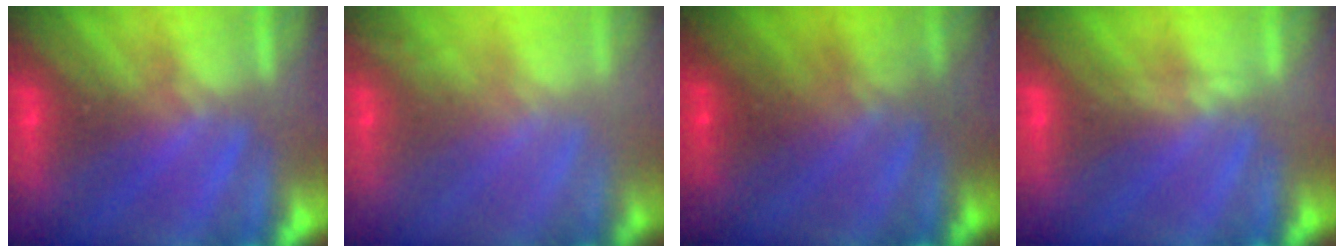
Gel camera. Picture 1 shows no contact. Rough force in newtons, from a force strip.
{"total": 1.4}
{"total": 1.8}
{"total": 3.4}